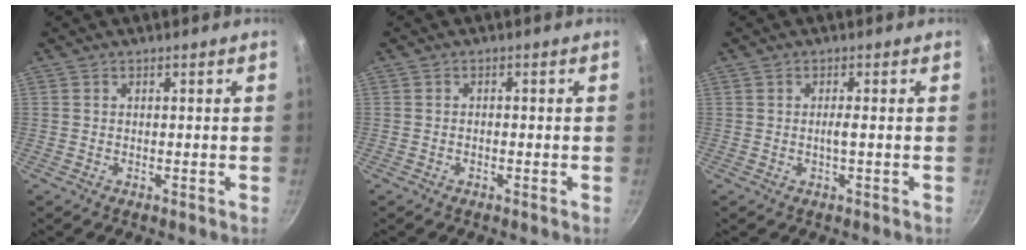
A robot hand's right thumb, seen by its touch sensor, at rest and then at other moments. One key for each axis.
{"total": 0.8, "fx": -0.3, "fy": 0.5, "fz": 0.5, "tx": -0.010, "ty": 0.006, "tz": -0.007}
{"total": 1.6, "fx": -0.2, "fy": 0.1, "fz": 1.5, "tx": -0.031, "ty": 0.001, "tz": -0.004}